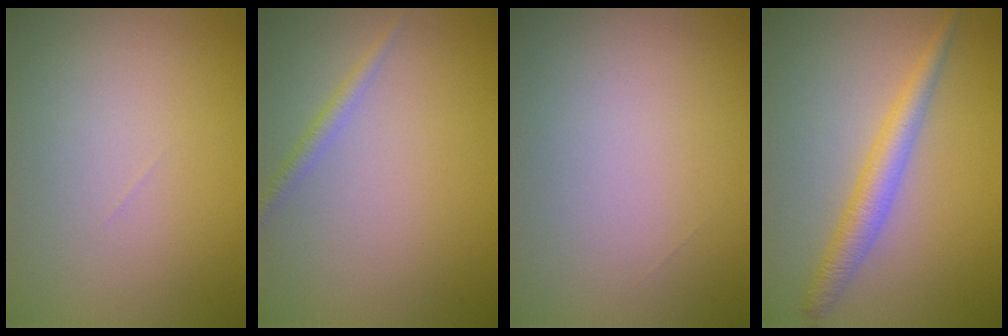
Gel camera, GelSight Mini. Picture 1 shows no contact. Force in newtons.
{"total": 1.1, "press": 1.1, "slide": 0.1}
{"total": 0.0}
{"total": 2.8, "press": 2.8, "slide": 0.1}